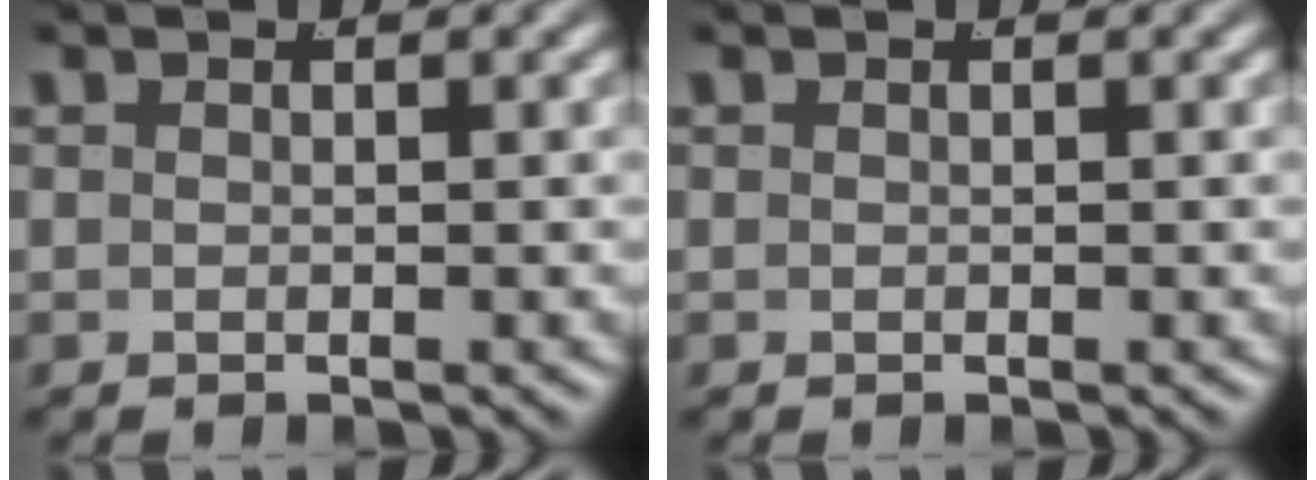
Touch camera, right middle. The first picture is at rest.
{"total": 0.0}